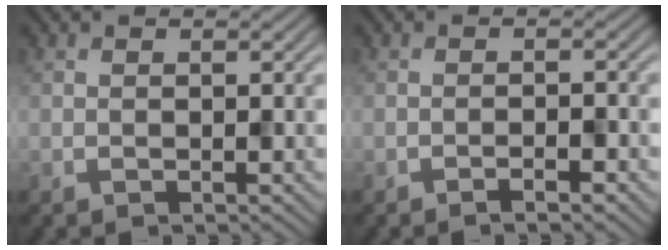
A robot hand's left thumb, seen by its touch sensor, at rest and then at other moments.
{"total": 1.9, "force": [-1.3, 0.2, 1.4], "torque": [-0.023, 0.004, -0.024]}